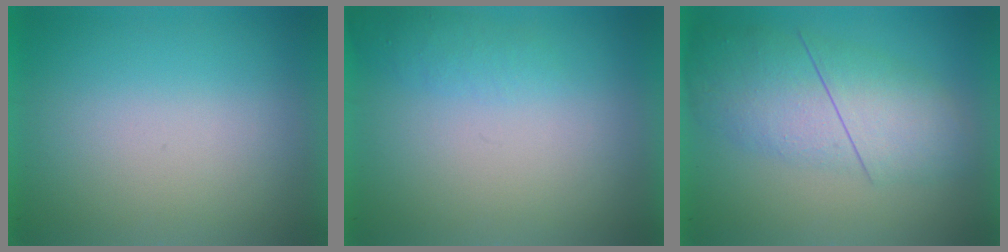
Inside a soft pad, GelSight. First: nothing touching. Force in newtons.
{"total": 1.3}
{"total": 4.7}